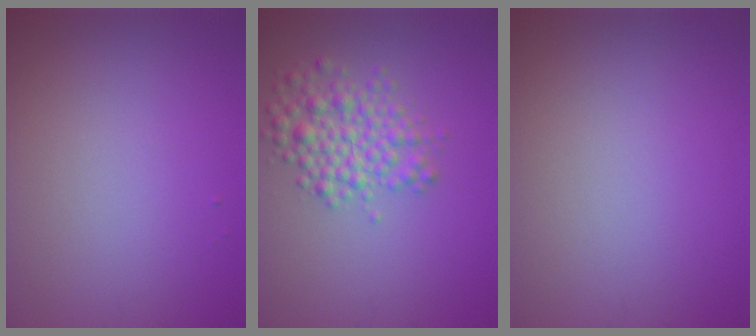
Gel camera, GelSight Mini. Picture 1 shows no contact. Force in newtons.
{"total": 4.1, "press": 4.1, "slide": 0.1}
{"total": 0.0}